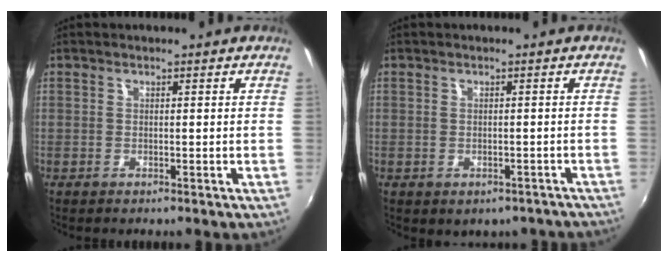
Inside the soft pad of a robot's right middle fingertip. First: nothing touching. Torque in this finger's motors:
{"motor_torque": [1.05, -1.09, 0.08, 0.06]}